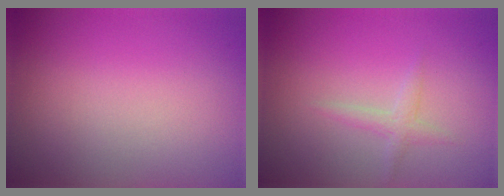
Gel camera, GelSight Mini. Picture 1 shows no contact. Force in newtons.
{"total": 1.2, "press": 1.2, "slide": 0.0}